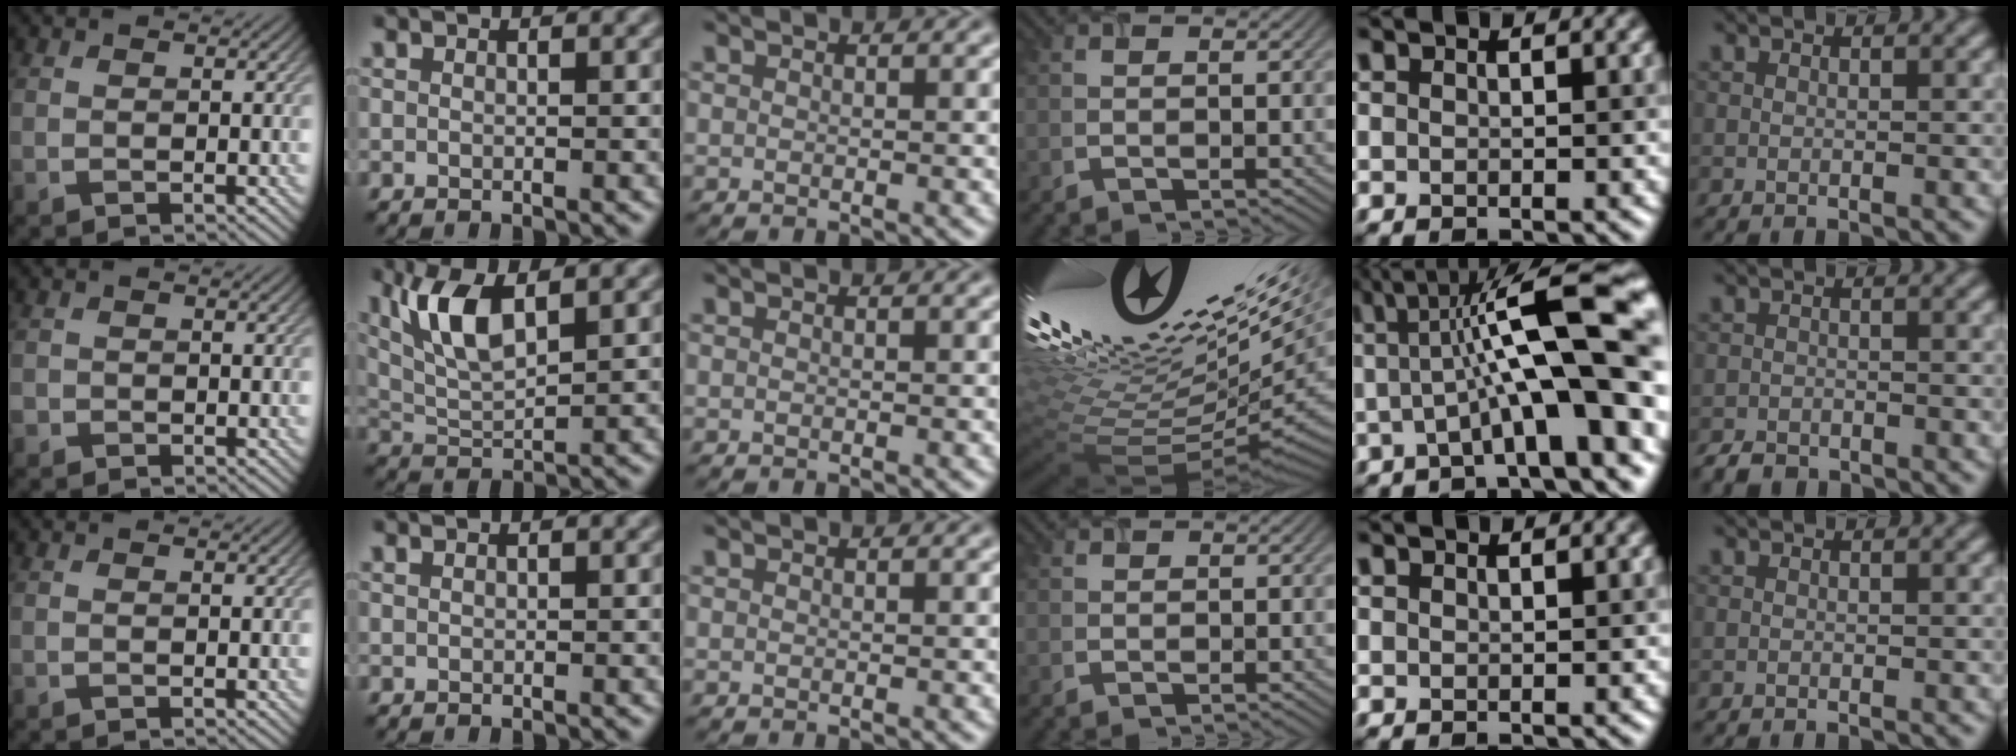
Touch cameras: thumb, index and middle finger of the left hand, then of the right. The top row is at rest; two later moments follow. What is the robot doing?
{"motion": "screw", "object": "timer"}